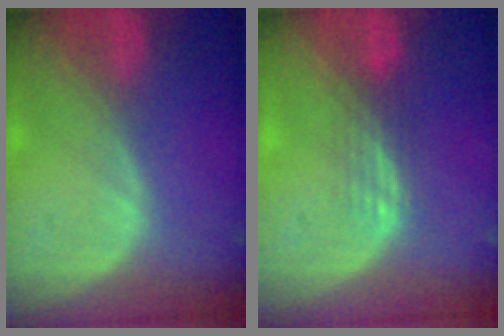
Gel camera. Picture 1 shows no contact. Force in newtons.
{"total": 3.0, "press": 2.5, "slide": 1.7}